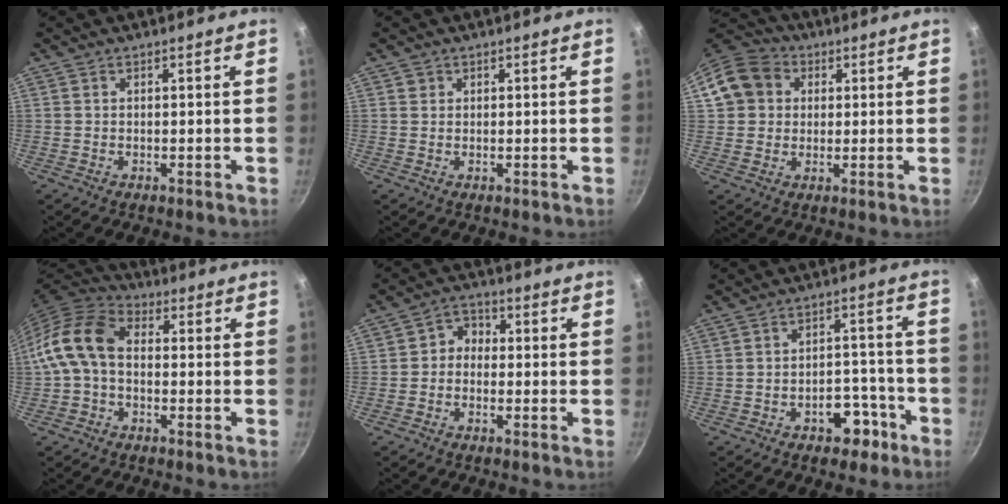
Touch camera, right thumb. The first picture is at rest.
{"total": 1.0, "force": [0.4, 0.9, 0.2], "torque": [0.003, 0.003, 0.004]}
{"total": 11.6, "force": [2.7, 10.1, 4.9], "torque": [-0.071, 0.025, 0.036]}
{"total": 10.6, "force": [-0.6, 7.2, 7.8], "torque": [-0.143, 0.035, -0.032]}
{"total": 3.9, "force": [-0.6, 3.3, 2.0], "torque": [-0.009, 0.018, -0.024]}
{"total": 7.1, "force": [-4.0, 4.4, 3.8], "torque": [-0.016, 0.041, -0.044]}